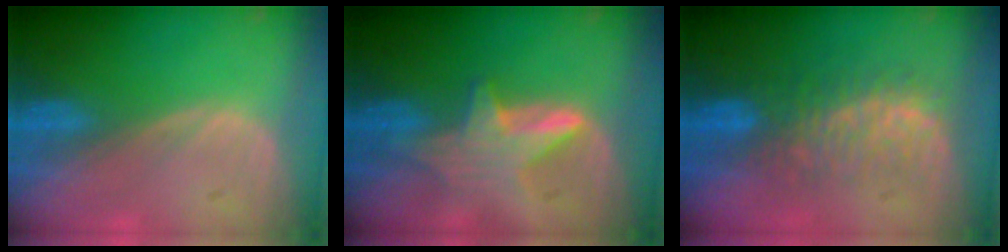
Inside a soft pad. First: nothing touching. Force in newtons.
{"total": 5.9, "press": 5.8, "slide": 0.8}
{"total": 7.8, "press": 7.6, "slide": 1.6}